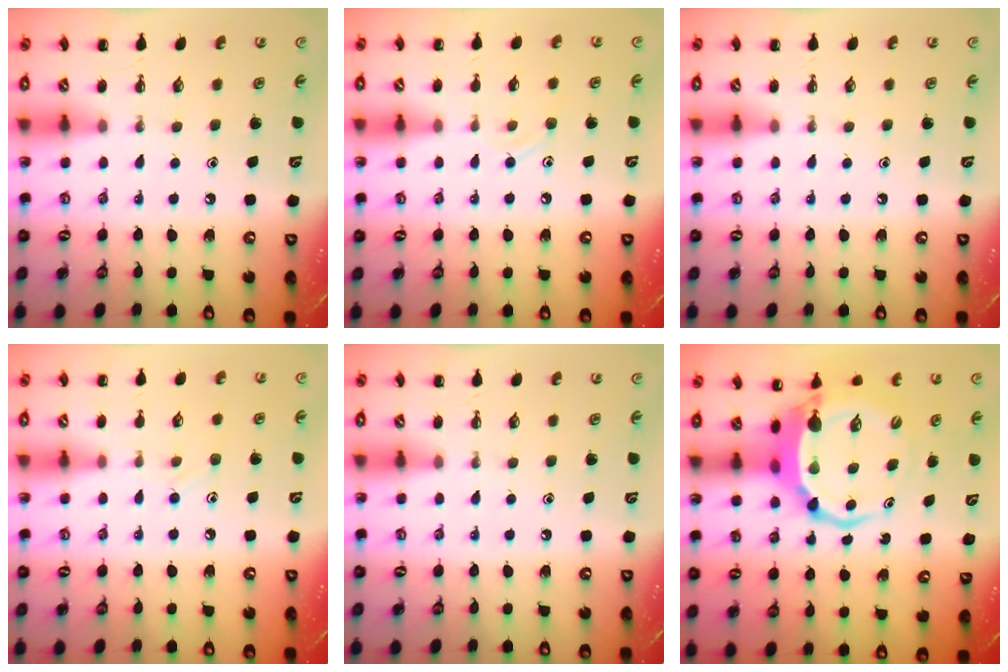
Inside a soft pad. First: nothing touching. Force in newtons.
{"total": 7.0, "press": 6.6, "slide": 2.3}
{"total": 0.0}
{"total": 6.4, "press": 6.1, "slide": 2.2}
{"total": 0.0}
{"total": 7.2, "press": 7.1, "slide": 1.2}